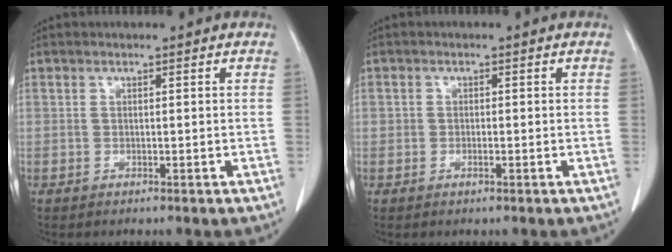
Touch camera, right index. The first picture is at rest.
{"total": 0.8, "force": [-0.4, 0.0, 0.7], "torque": [-0.016, -0.001, -0.006]}